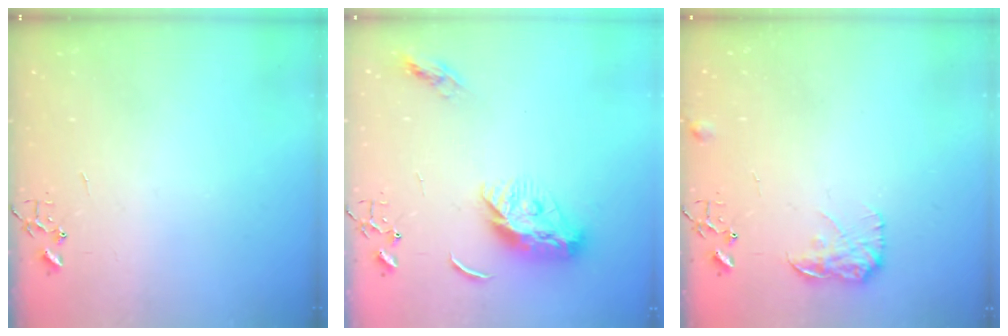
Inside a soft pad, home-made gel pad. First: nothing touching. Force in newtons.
{"total": 12.0, "press": 12.0, "slide": 0.3}
{"total": 9.2, "press": 9.2, "slide": 0.4}